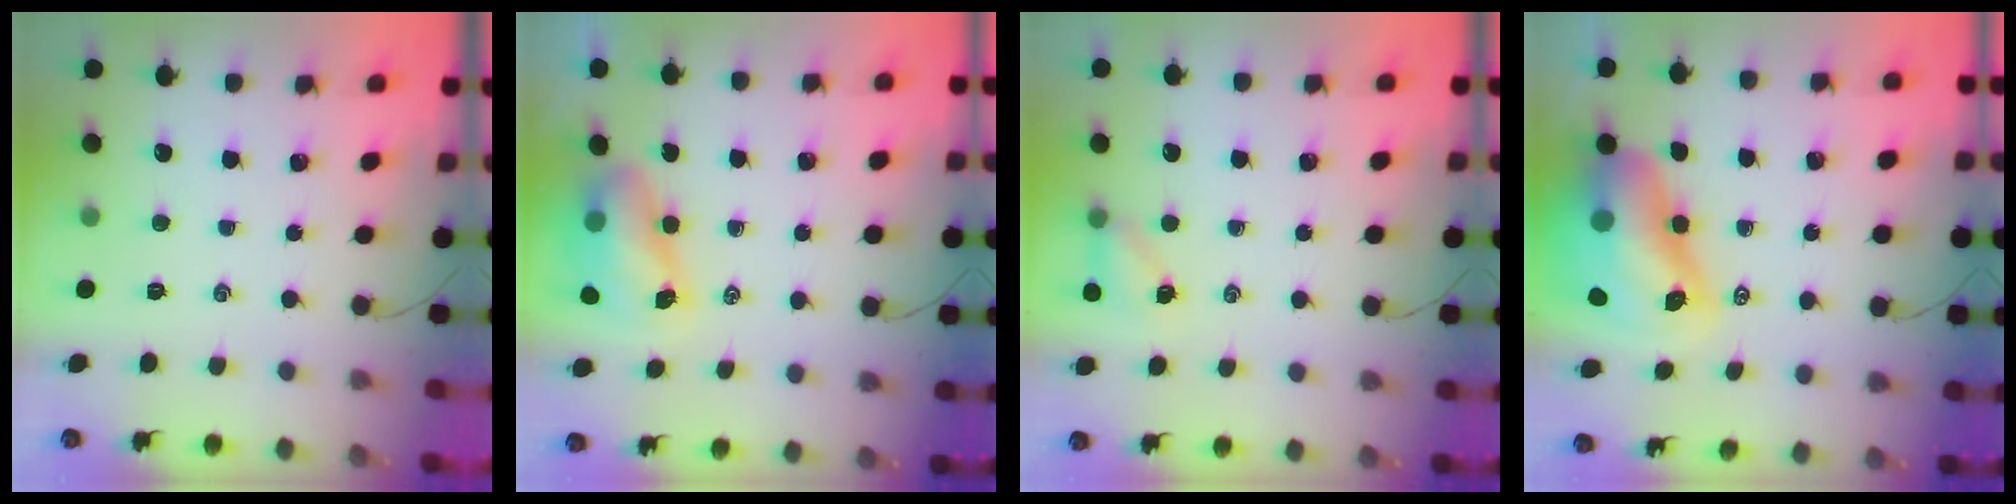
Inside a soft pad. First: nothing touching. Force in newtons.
{"total": 8.0, "press": 7.9, "slide": 1.4}
{"total": 4.4, "press": 4.3, "slide": 1.1}
{"total": 16.4, "press": 15.7, "slide": 4.8}